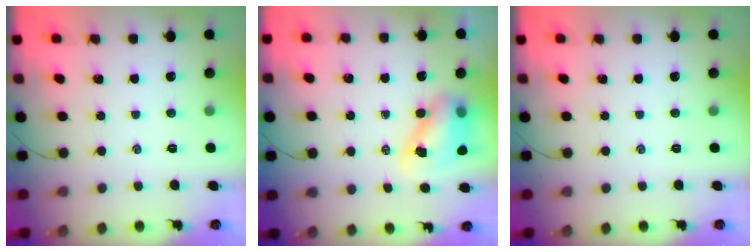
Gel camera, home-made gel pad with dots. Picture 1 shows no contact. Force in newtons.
{"total": 8.5, "press": 8.3, "slide": 1.8}
{"total": 0.0}